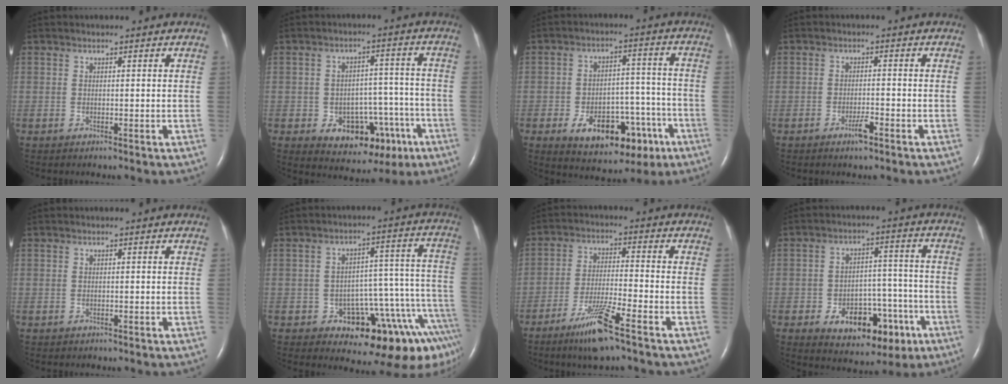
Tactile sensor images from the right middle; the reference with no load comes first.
{"total": 10.8, "force": [-5.0, 6.9, 6.7], "torque": [-0.079, 0.027, -0.055]}
{"total": 13.6, "force": [-6.8, 7.4, 9.1], "torque": [-0.124, 0.021, -0.087]}
{"total": 2.5, "force": [-1.6, 0.3, 1.9], "torque": [-0.036, -0.001, -0.028]}
{"total": 0.0}
{"total": 14.8, "force": [-8.8, 5.5, 10.5], "torque": [-0.066, 0.074, -0.113]}
{"total": 8.7, "force": [-5.8, -0.1, 6.5], "torque": [-0.131, -0.023, -0.109]}
{"total": 12.1, "force": [-5.5, 7.0, 8.1], "torque": [-0.110, 0.024, -0.067]}